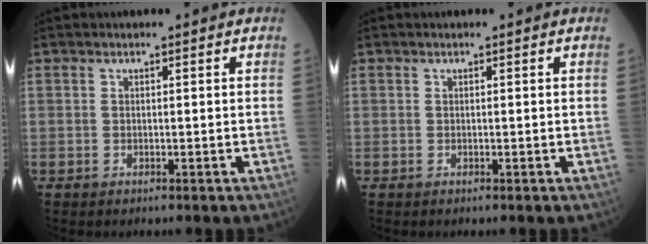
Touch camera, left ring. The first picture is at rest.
{"total": 0.0}